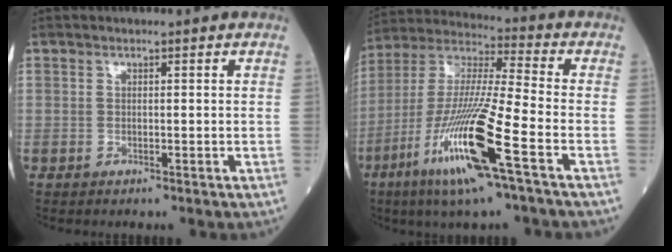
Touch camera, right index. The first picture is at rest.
{"total": 17.7, "force": [-7.9, 0.1, 15.8], "torque": [-0.335, -0.031, -0.153]}